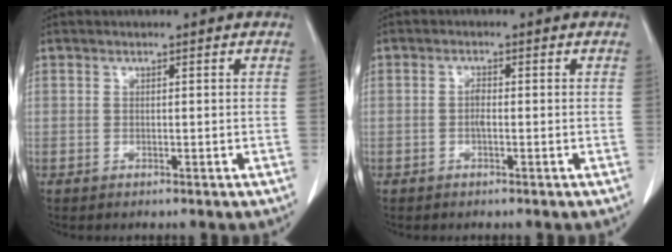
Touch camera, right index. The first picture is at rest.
{"total": 1.2, "force": [-0.2, 0.4, 1.1], "torque": [-0.019, 0.005, -0.003]}